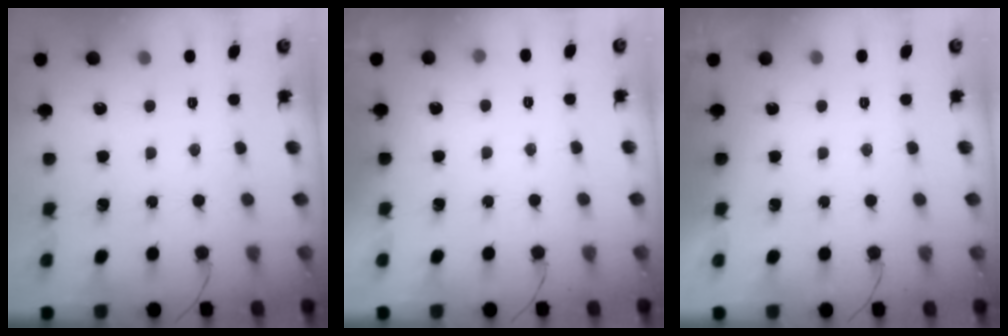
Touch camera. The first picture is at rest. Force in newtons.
{"total": 3.6, "press": 3.4, "slide": 1.3}
{"total": 0.0}